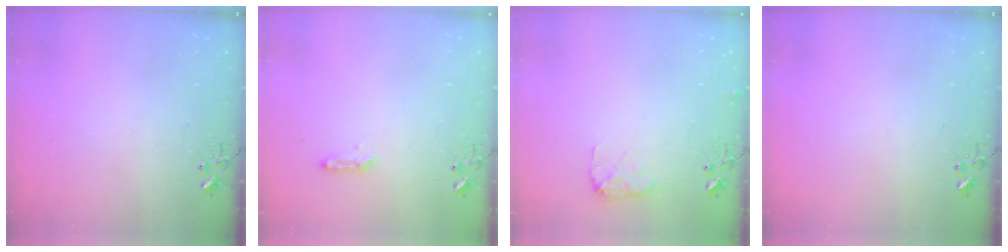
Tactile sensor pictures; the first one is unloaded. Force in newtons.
{"total": 4.1, "press": 4.0, "slide": 0.6}
{"total": 8.3, "press": 8.3, "slide": 0.2}
{"total": 0.0}